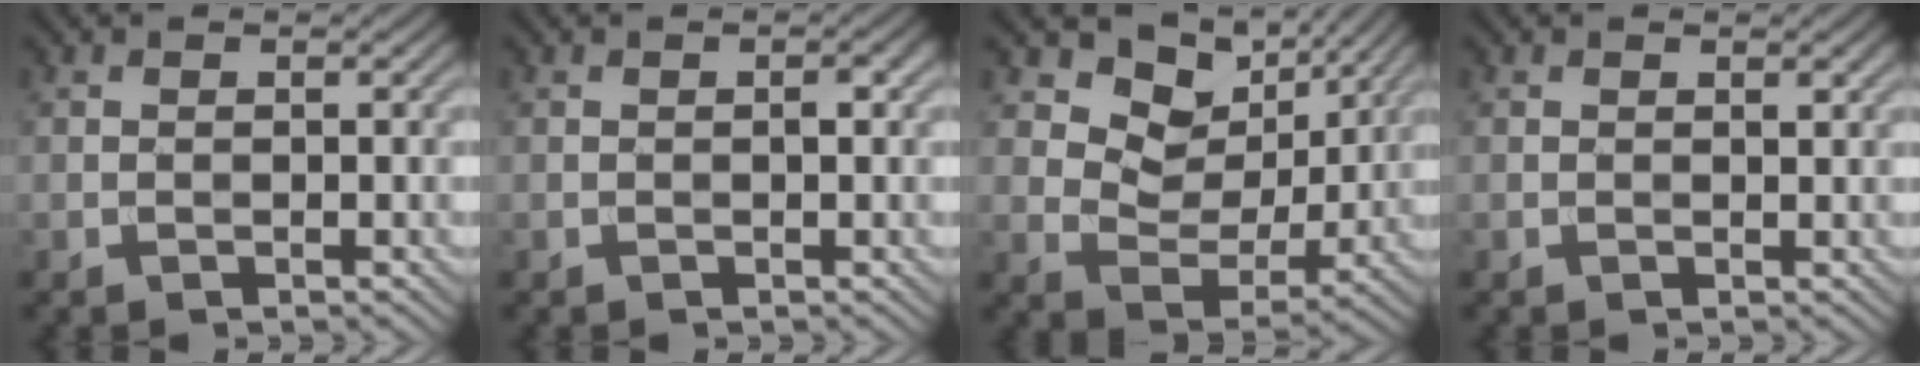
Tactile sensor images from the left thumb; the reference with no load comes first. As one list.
[{"total": 1.1, "force": [-0.1, 0.4, 1.0], "torque": [-0.012, 0.003, -0.001]}, {"total": 9.4, "force": [5.5, 6.2, 4.3], "torque": [-0.093, -0.009, 0.094]}, {"total": 0.6, "force": [0.5, 0.2, 0.4], "torque": [-0.007, -0.001, 0.009]}]